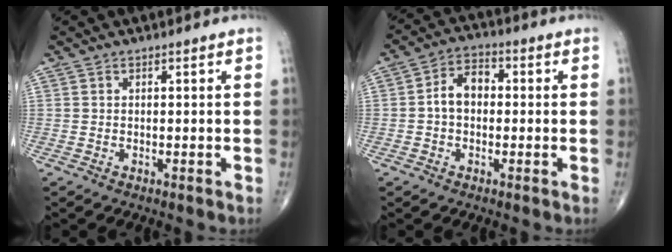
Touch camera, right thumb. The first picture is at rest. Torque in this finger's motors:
{"motor_torque": [1.38, 0.98, 0.81, 0.18, 0.03]}